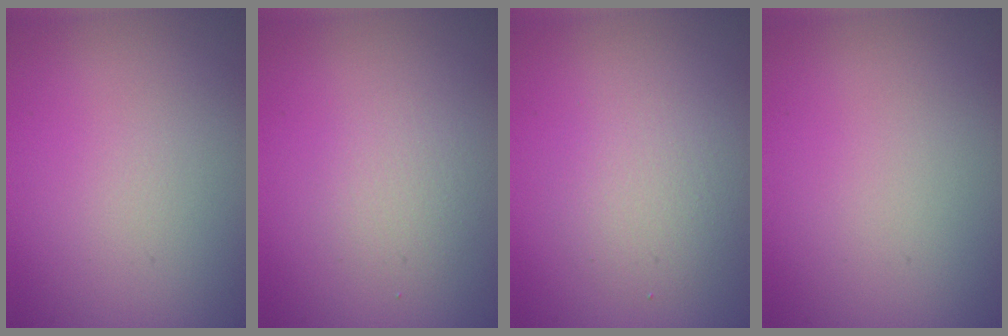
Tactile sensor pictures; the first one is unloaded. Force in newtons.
{"total": 1.7, "press": 1.7, "slide": 0.2}
{"total": 2.6, "press": 2.6, "slide": 0.1}
{"total": 0.0}